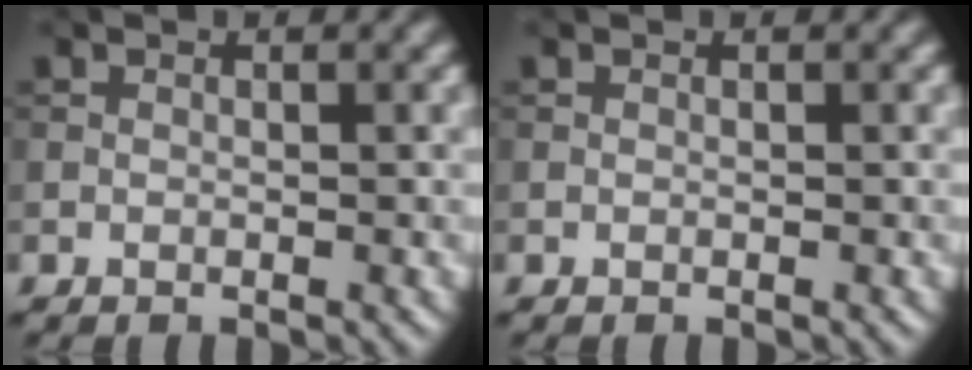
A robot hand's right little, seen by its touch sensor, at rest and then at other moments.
{"total": 0.0}